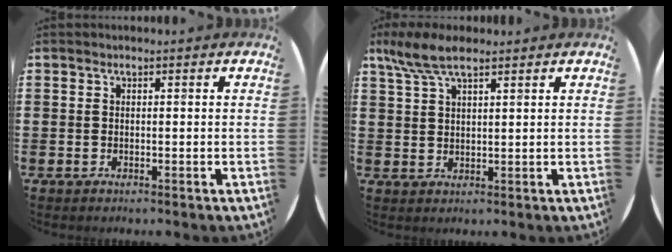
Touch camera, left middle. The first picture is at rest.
{"total": 5.7, "force": [4.3, 1.7, 3.4], "torque": [-0.077, -0.001, 0.079]}